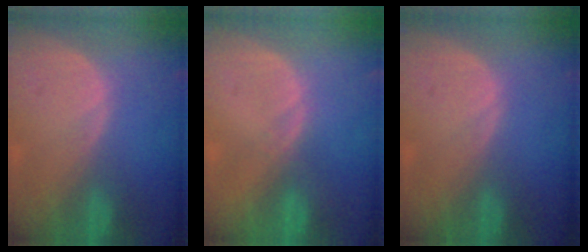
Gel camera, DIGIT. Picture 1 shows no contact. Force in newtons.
{"total": 0.8, "press": 0.6, "slide": 0.5}
{"total": 0.0}